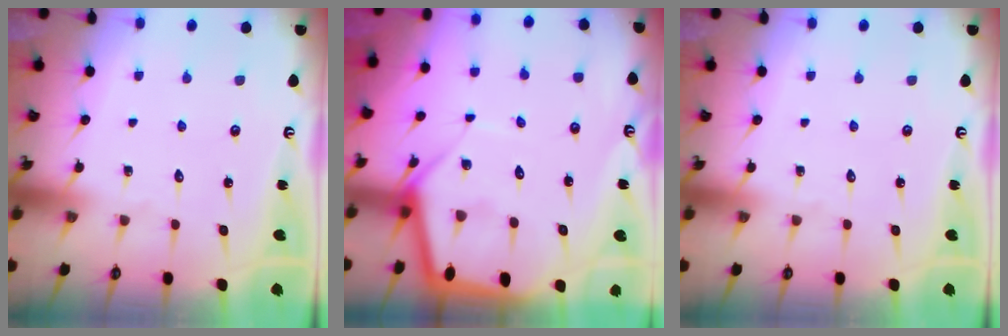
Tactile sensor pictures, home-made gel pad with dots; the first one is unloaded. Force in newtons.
{"total": 8.8, "press": 8.7, "slide": 0.7}
{"total": 0.0}